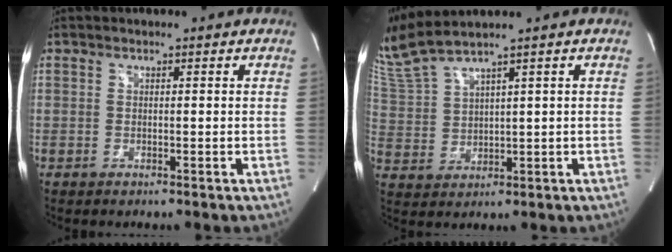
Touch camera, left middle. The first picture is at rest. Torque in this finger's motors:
{"motor_torque": [0.06, -0.87, 0.28, 0.10]}